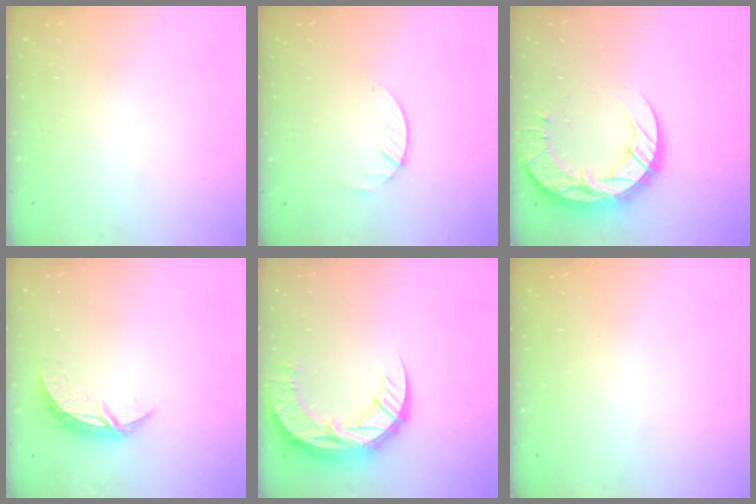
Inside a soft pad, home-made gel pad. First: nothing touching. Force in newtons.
{"total": 2.9, "press": 2.9, "slide": 0.4}
{"total": 18.6, "press": 18.5, "slide": 1.6}
{"total": 6.5, "press": 6.5, "slide": 0.4}
{"total": 16.1, "press": 16.0, "slide": 1.4}
{"total": 0.0}